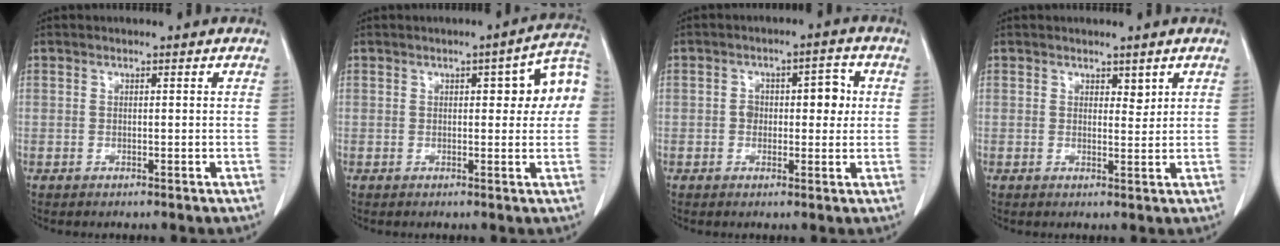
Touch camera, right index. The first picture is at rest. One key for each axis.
{"total": 8.1, "fx": 1.5, "fy": 2.1, "fz": 7.7, "tx": -0.090, "ty": 0.025, "tz": 0.013}
{"total": 5.9, "fx": 0.6, "fy": 3.4, "fz": 4.8, "tx": -0.063, "ty": 0.025, "tz": 0.013}
{"total": 1.6, "fx": 1.1, "fy": 0.8, "fz": 0.8, "tx": -0.008, "ty": -0.008, "tz": 0.018}